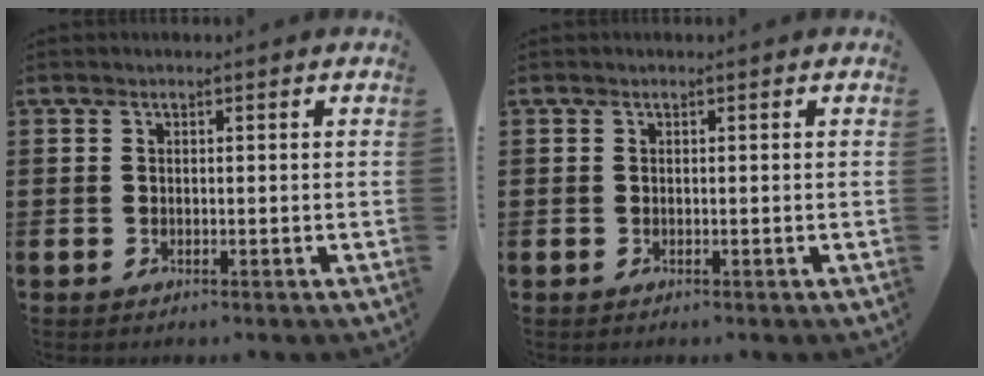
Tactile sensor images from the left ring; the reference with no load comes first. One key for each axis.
{"total": 0.0}